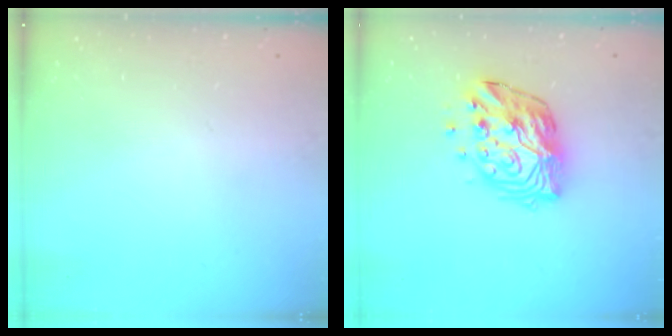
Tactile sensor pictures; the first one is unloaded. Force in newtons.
{"total": 14.2, "press": 14.2, "slide": 1.3}